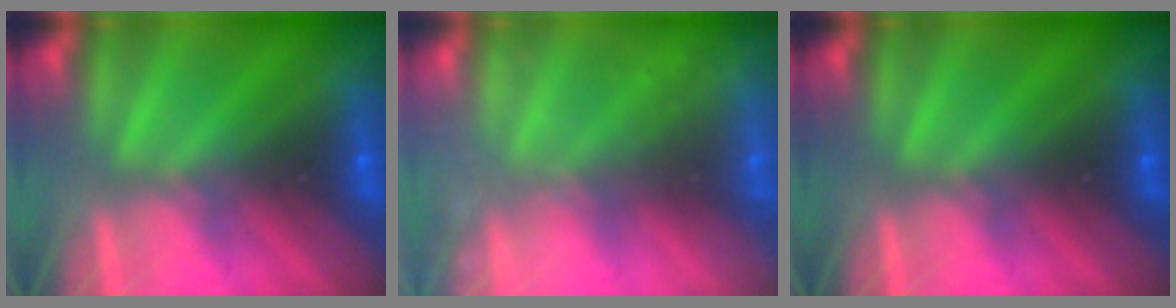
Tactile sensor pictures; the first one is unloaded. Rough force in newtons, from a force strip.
{"total": 2.4}
{"total": 0.0}